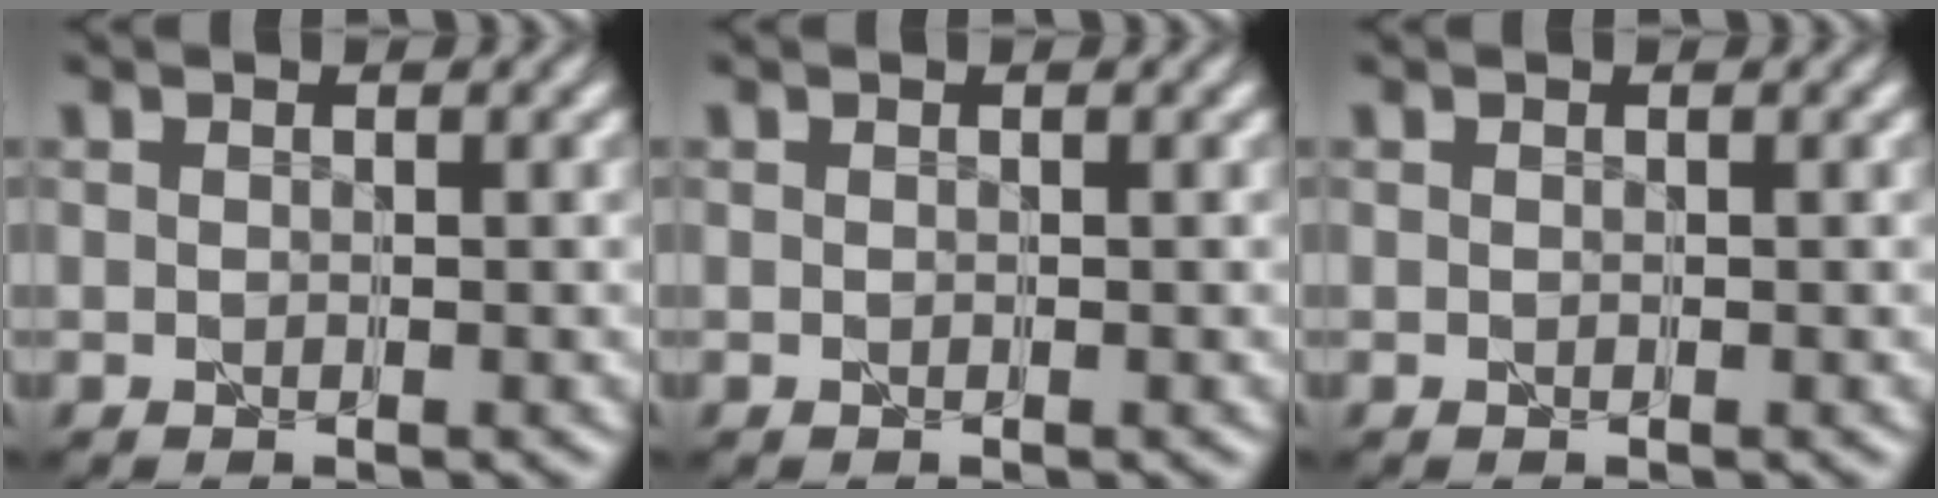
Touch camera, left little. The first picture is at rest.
{"total": 0.0}
{"total": 0.0}